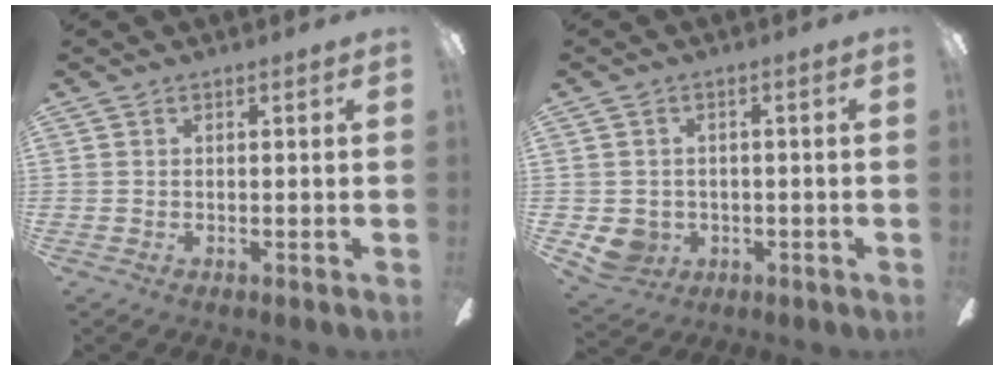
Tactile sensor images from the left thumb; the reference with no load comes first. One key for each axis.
{"total": 5.6, "fx": -1.2, "fy": 5.3, "fz": 1.5, "tx": -0.046, "ty": 0.004, "tz": -0.022}